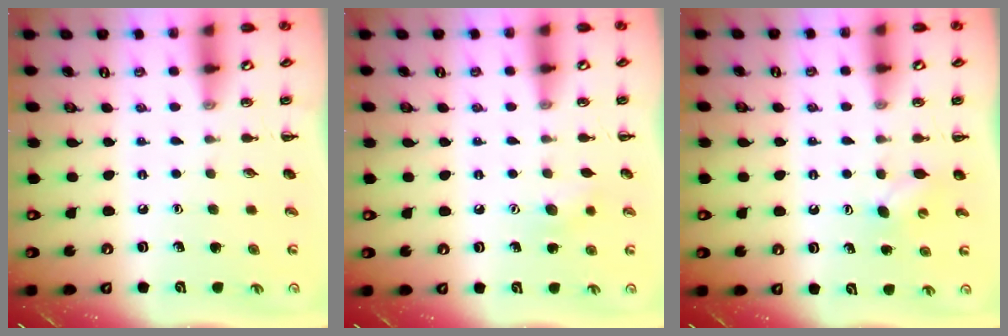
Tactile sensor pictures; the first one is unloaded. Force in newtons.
{"total": 6.7, "press": 6.5, "slide": 1.3}
{"total": 3.8, "press": 3.7, "slide": 0.8}